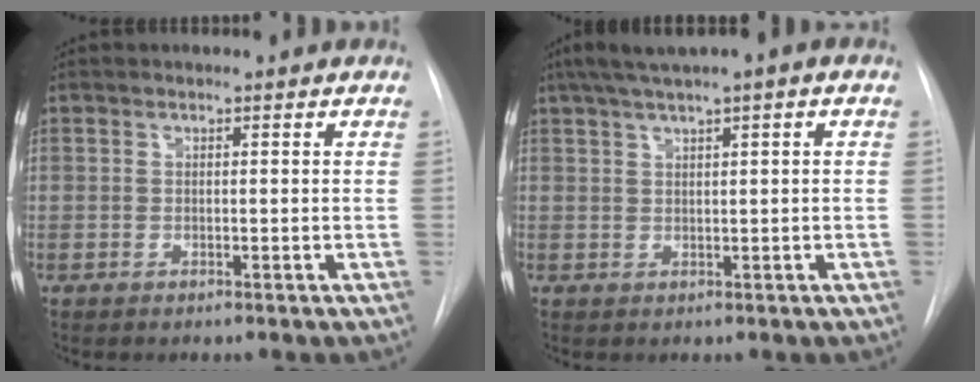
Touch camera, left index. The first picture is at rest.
{"total": 5.3, "force": [2.8, 0.7, 4.5], "torque": [-0.082, 0.026, 0.050]}